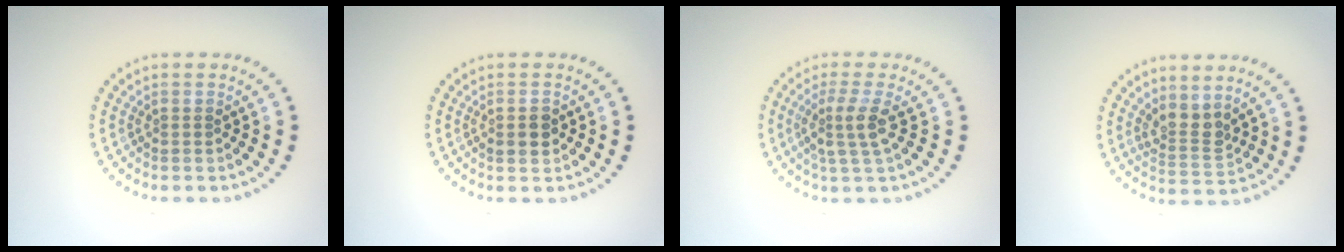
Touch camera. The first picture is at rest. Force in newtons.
{"total": 1.3, "press": 1.3, "slide": 0.1}
{"total": 2.9, "press": 2.2, "slide": 1.8}
{"total": 2.5, "press": 1.8, "slide": 1.7}